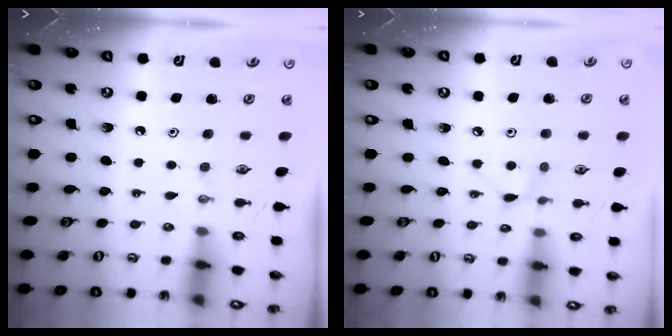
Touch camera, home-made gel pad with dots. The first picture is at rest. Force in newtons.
{"total": 4.6, "press": 4.5, "slide": 0.6}